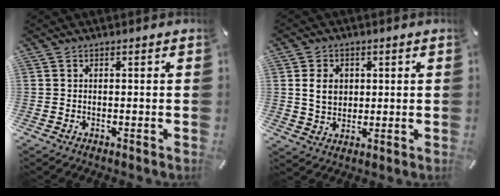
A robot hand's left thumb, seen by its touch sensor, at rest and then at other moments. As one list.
[{"total": 6.3, "force": [1.1, 5.5, 3.0], "torque": [-0.061, 0.003, 0.017]}]